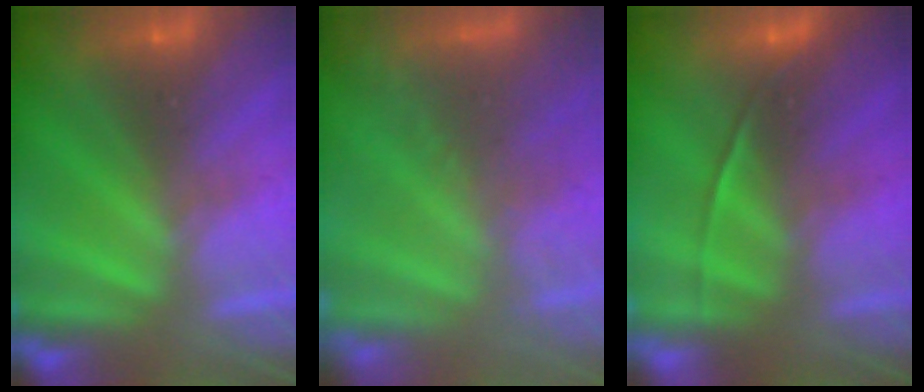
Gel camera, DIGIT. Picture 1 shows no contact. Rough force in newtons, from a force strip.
{"total": 7.8}
{"total": 1.8}